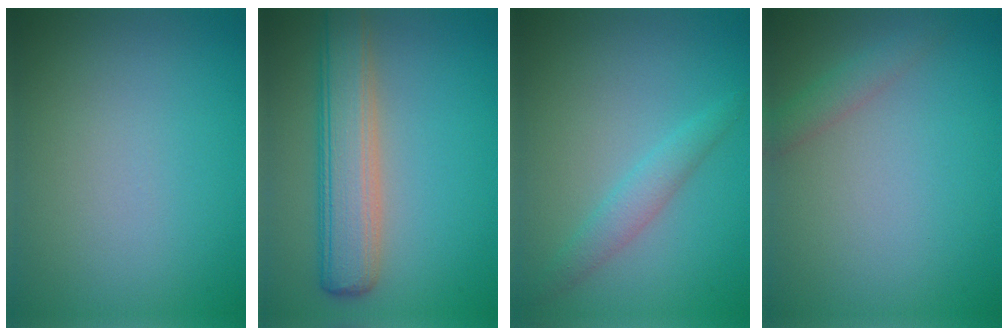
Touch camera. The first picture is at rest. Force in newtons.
{"total": 5.8, "press": 5.8, "slide": 0.5}
{"total": 1.9, "press": 1.9, "slide": 0.1}
{"total": 1.6, "press": 1.6, "slide": 0.0}